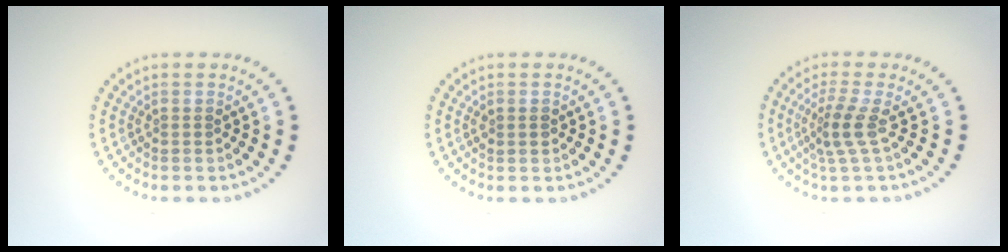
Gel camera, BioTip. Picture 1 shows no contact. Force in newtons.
{"total": 0.7, "press": 0.7, "slide": 0.3}
{"total": 2.5, "press": 1.8, "slide": 1.7}